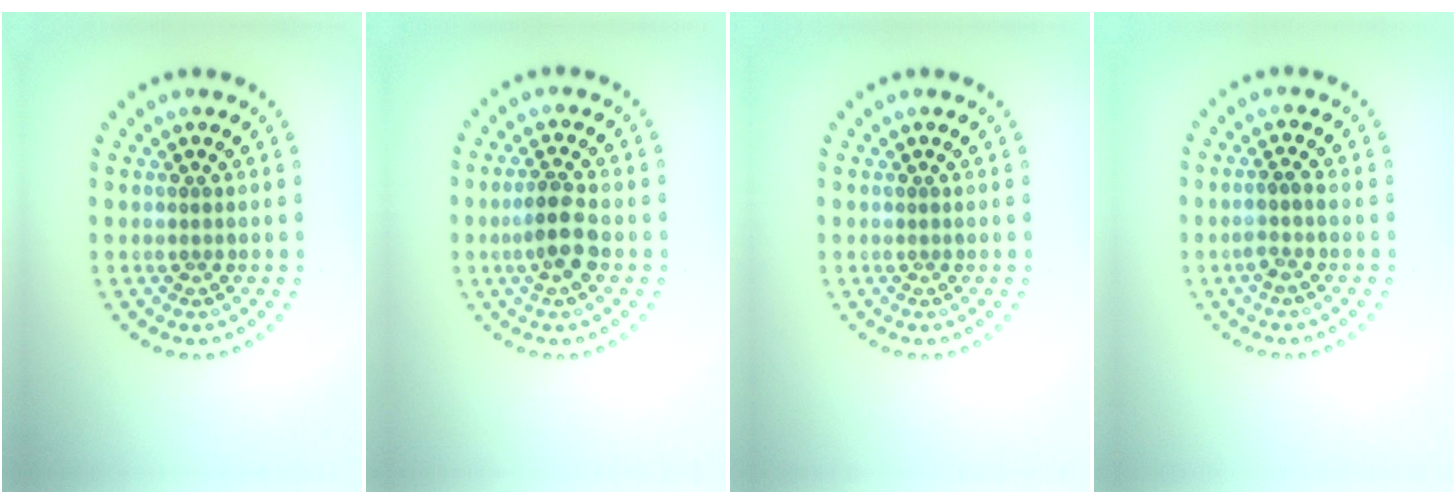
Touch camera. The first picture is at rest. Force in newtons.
{"total": 3.4, "press": 3.2, "slide": 1.2}
{"total": 0.0}
{"total": 1.5, "press": 1.2, "slide": 0.9}